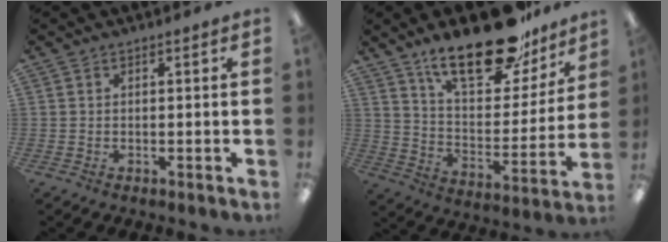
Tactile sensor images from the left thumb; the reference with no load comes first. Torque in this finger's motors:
{"motor_torque": [2.21, 1.18, 1.32, -1.35, 0.11]}